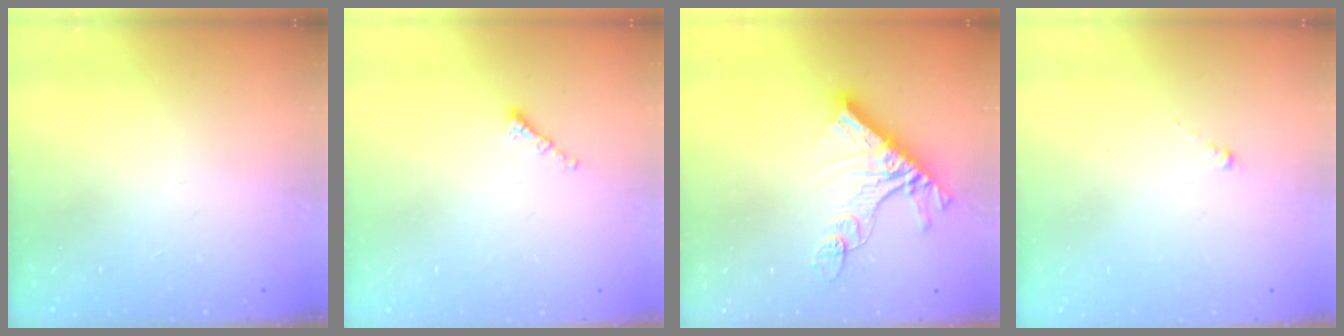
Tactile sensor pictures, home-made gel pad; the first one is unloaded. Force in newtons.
{"total": 1.3, "press": 1.2, "slide": 0.6}
{"total": 13.3, "press": 13.3, "slide": 1.1}
{"total": 0.0}